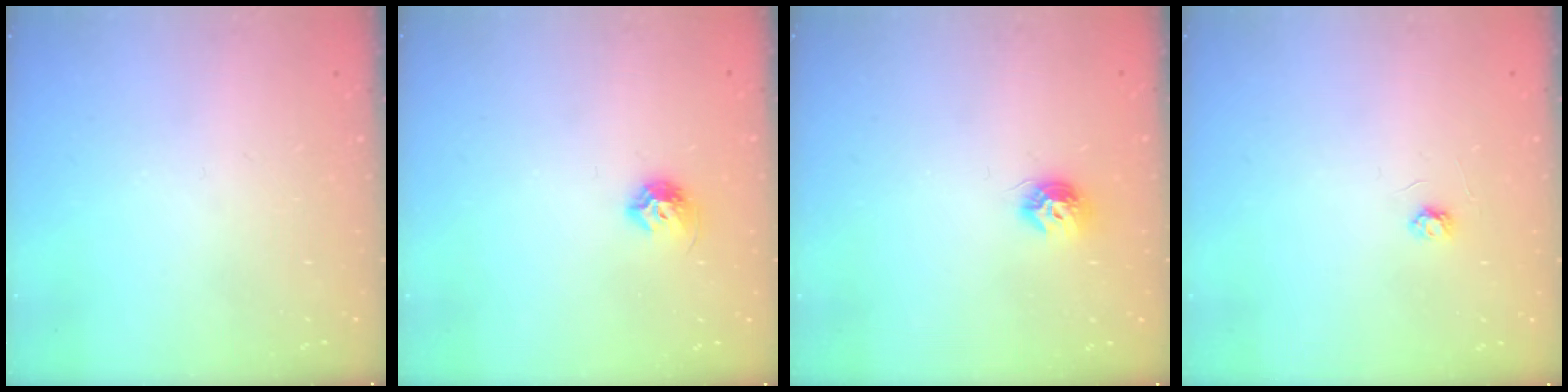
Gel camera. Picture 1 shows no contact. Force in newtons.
{"total": 7.0, "press": 7.0, "slide": 0.8}
{"total": 7.6, "press": 7.6, "slide": 0.2}
{"total": 2.6, "press": 2.6, "slide": 0.3}